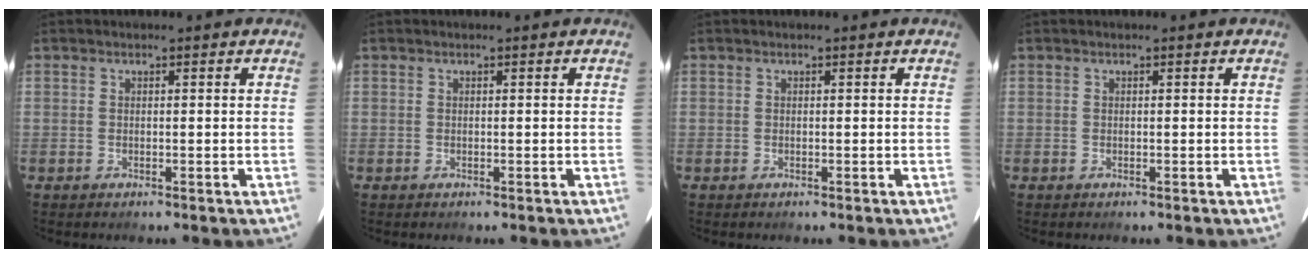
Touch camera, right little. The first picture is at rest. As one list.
[{"total": 0.0}, {"total": 0.0}, {"total": 0.0}]